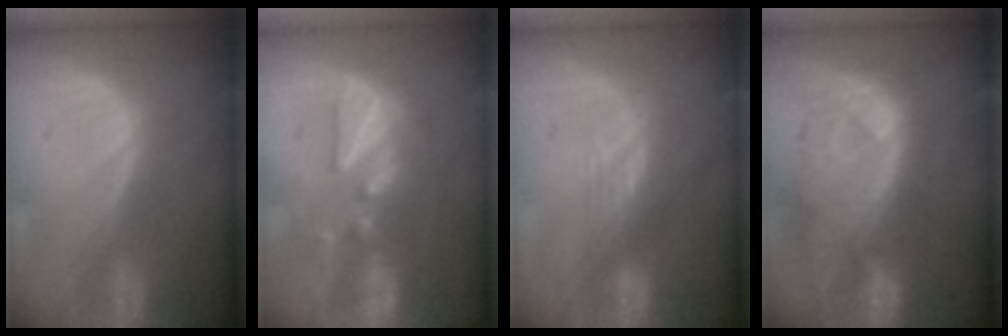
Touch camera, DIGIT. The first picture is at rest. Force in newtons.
{"total": 7.8, "press": 7.6, "slide": 1.4}
{"total": 3.0, "press": 2.6, "slide": 1.5}
{"total": 10.9, "press": 9.6, "slide": 5.0}